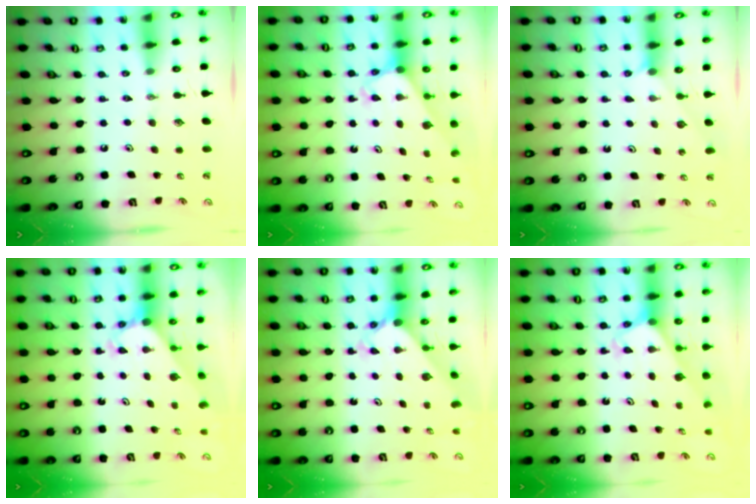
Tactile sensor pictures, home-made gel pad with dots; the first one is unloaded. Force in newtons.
{"total": 2.7, "press": 2.6, "slide": 0.2}
{"total": 1.9, "press": 1.9, "slide": 0.3}
{"total": 3.2, "press": 3.2, "slide": 0.2}
{"total": 2.4, "press": 2.4, "slide": 0.2}
{"total": 3.0, "press": 3.0, "slide": 0.2}